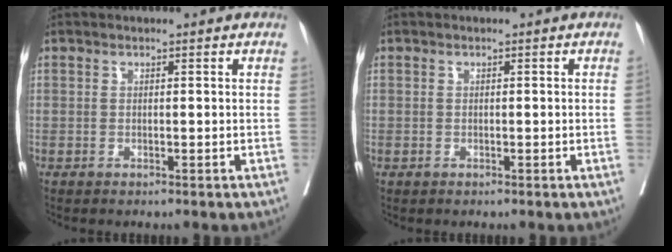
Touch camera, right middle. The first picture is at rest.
{"total": 0.0}